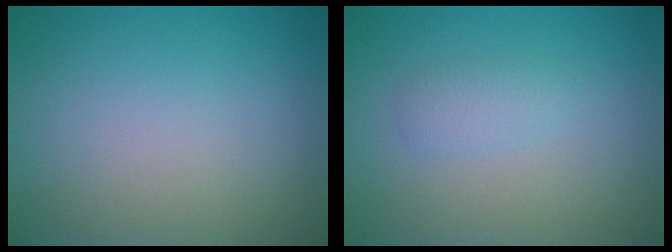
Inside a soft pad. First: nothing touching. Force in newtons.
{"total": 1.4, "press": 1.4, "slide": 0.0}